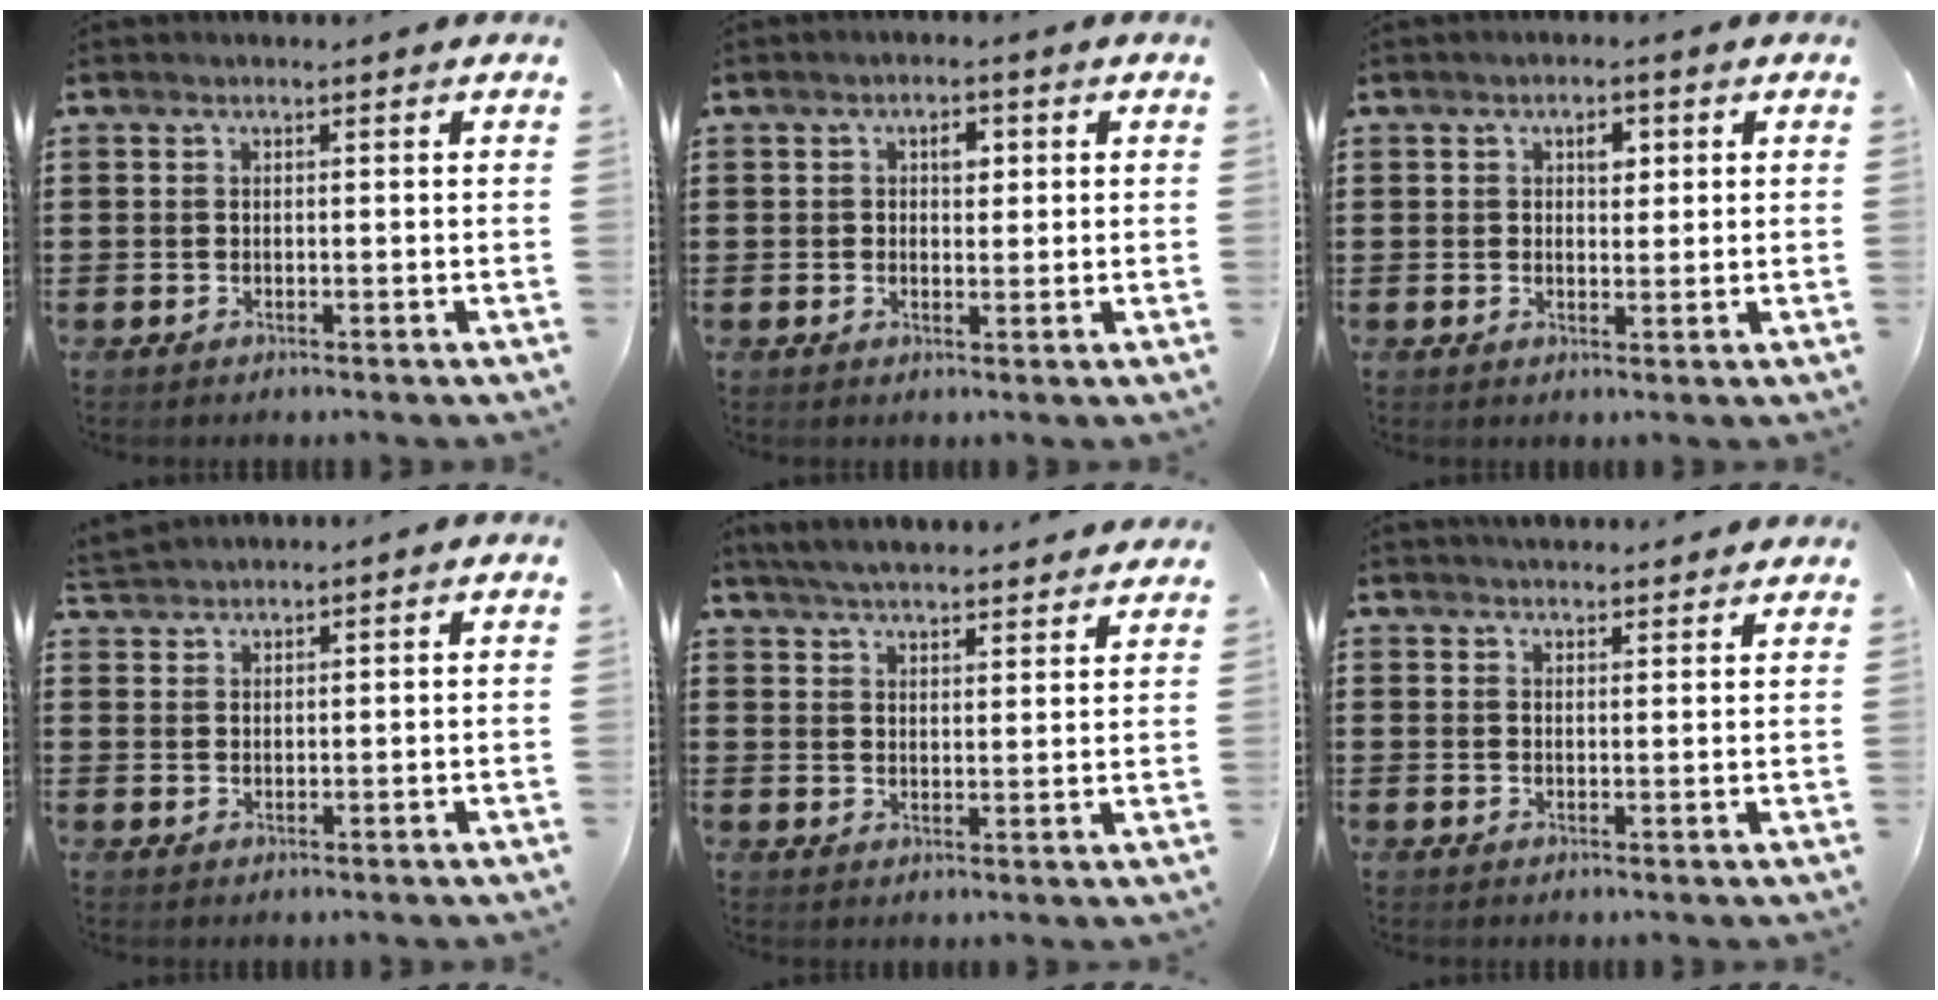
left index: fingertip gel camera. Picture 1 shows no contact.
{"total": 2.6, "force": [0.6, 1.6, 2.0], "torque": [-0.027, 0.004, 0.004]}
{"total": 2.5, "force": [0.8, 1.5, 1.9], "torque": [-0.026, 0.004, 0.009]}
{"total": 1.9, "force": [1.9, 0.1, -0.1], "torque": [-0.003, 0.001, 0.038]}
{"total": 4.8, "force": [4.7, 0.0, 0.9], "torque": [-0.034, -0.020, 0.084]}
{"total": 2.3, "force": [2.3, 0.1, 0.0], "torque": [-0.006, -0.003, 0.044]}